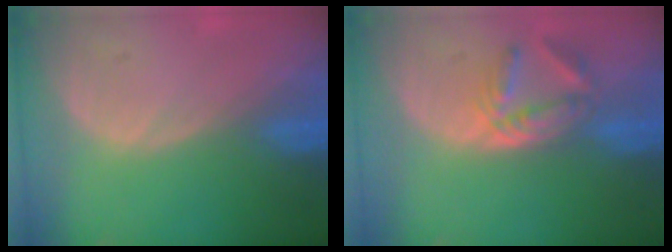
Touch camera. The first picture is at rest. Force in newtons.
{"total": 5.8, "press": 5.2, "slide": 2.6}